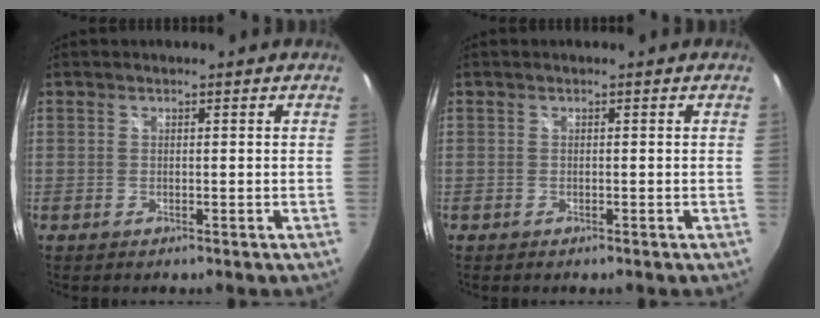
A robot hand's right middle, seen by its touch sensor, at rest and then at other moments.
{"total": 0.0}